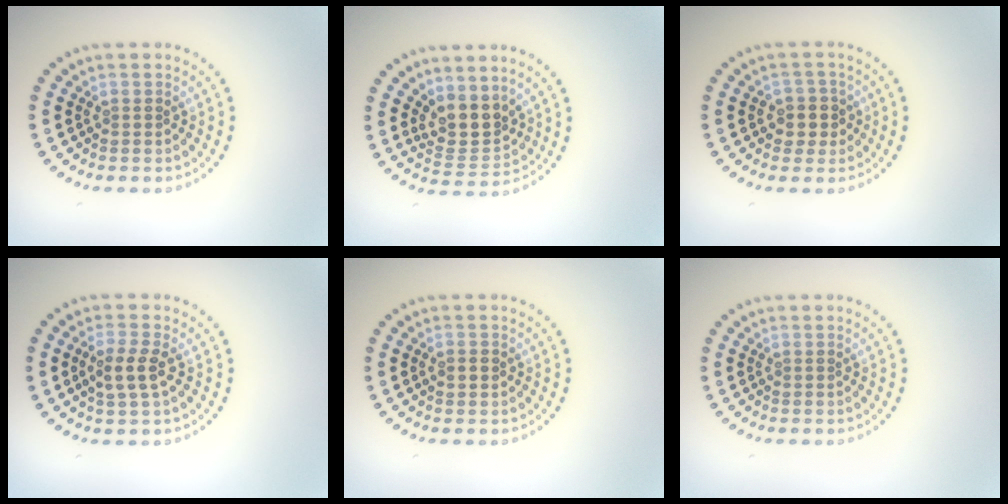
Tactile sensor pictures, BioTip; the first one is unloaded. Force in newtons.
{"total": 3.5, "press": 2.7, "slide": 2.2}
{"total": 2.4, "press": 2.2, "slide": 1.0}
{"total": 2.7, "press": 2.5, "slide": 0.8}
{"total": 1.5, "press": 1.5, "slide": 0.0}
{"total": 0.0}